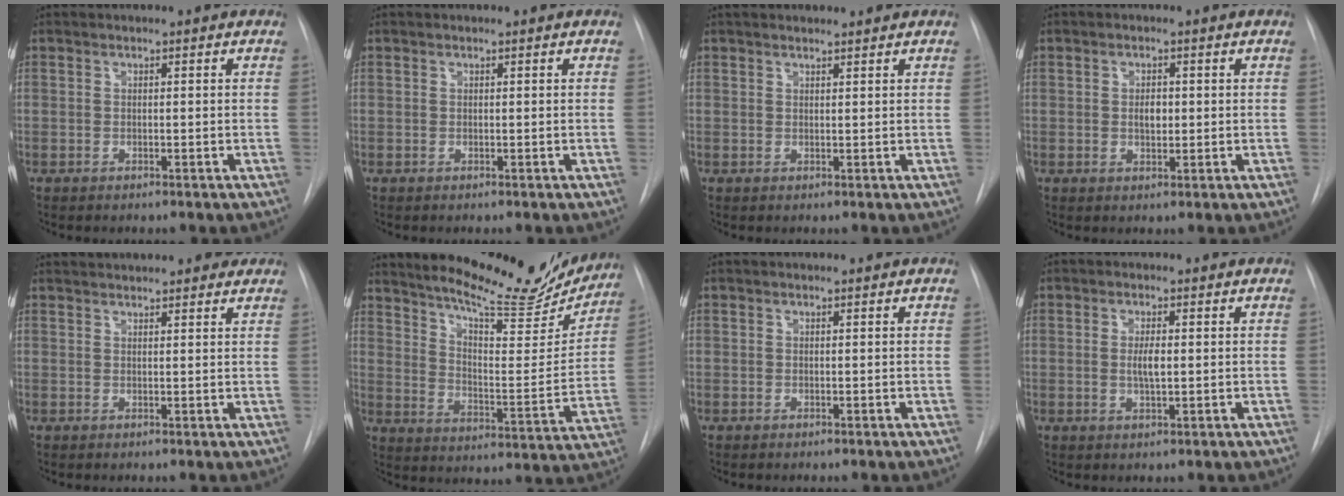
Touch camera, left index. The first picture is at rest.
{"total": 0.0}
{"total": 4.6, "force": [4.3, 0.5, 1.5], "torque": [-0.018, 0.025, 0.059]}
{"total": 2.2, "force": [0.2, 1.2, 1.8], "torque": [-0.031, 0.000, 0.005]}
{"total": 11.1, "force": [10.1, 1.8, 4.1], "torque": [-0.054, 0.027, 0.127]}
{"total": 20.9, "force": [18.8, 3.6, 8.4], "torque": [-0.126, -0.038, 0.257]}
{"total": 0.0}
{"total": 2.6, "force": [0.2, 0.5, 2.5], "torque": [-0.050, -0.002, 0.005]}